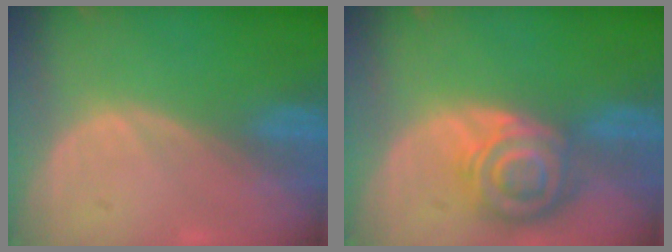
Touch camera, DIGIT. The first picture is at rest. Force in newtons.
{"total": 8.3, "press": 7.2, "slide": 4.1}